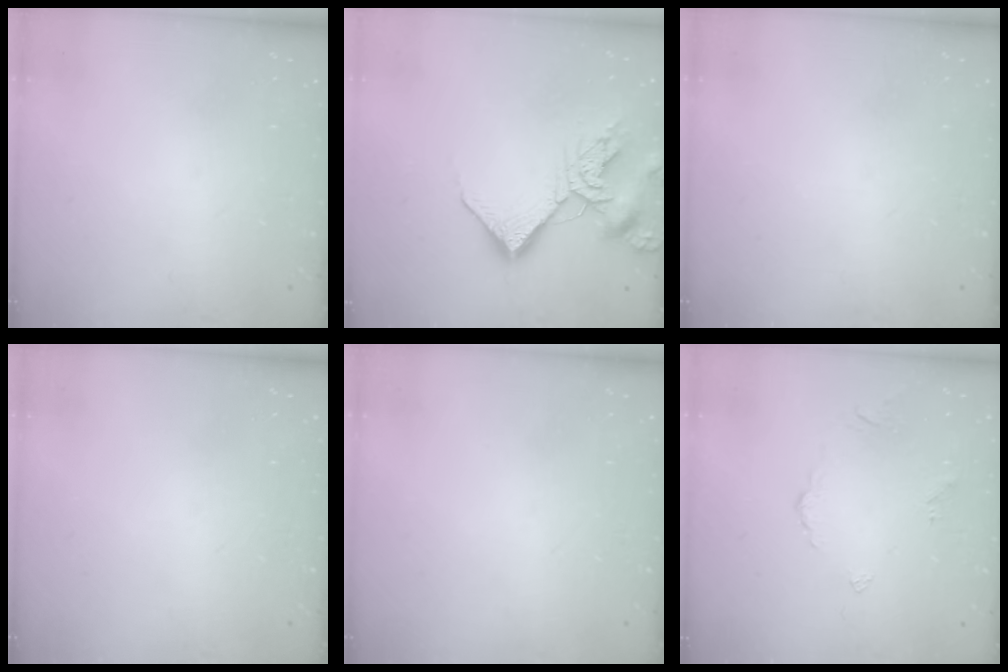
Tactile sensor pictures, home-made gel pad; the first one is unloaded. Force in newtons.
{"total": 13.6, "press": 13.6, "slide": 1.6}
{"total": 0.0}
{"total": 0.0}
{"total": 0.0}
{"total": 2.6, "press": 2.6, "slide": 0.5}